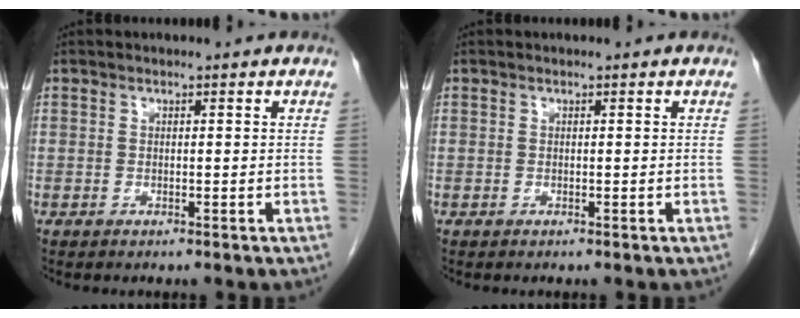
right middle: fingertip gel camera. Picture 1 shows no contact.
{"total": 0.0}